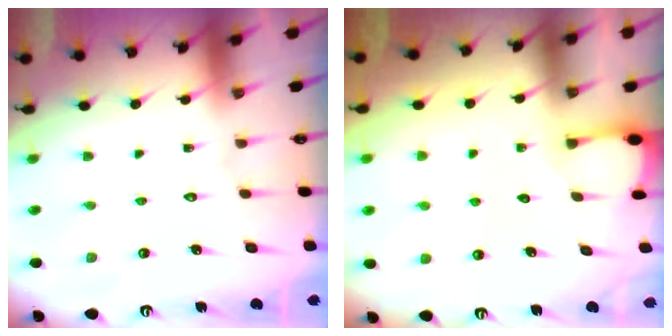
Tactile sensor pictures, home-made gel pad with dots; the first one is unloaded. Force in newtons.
{"total": 1.7, "press": 1.7, "slide": 0.2}